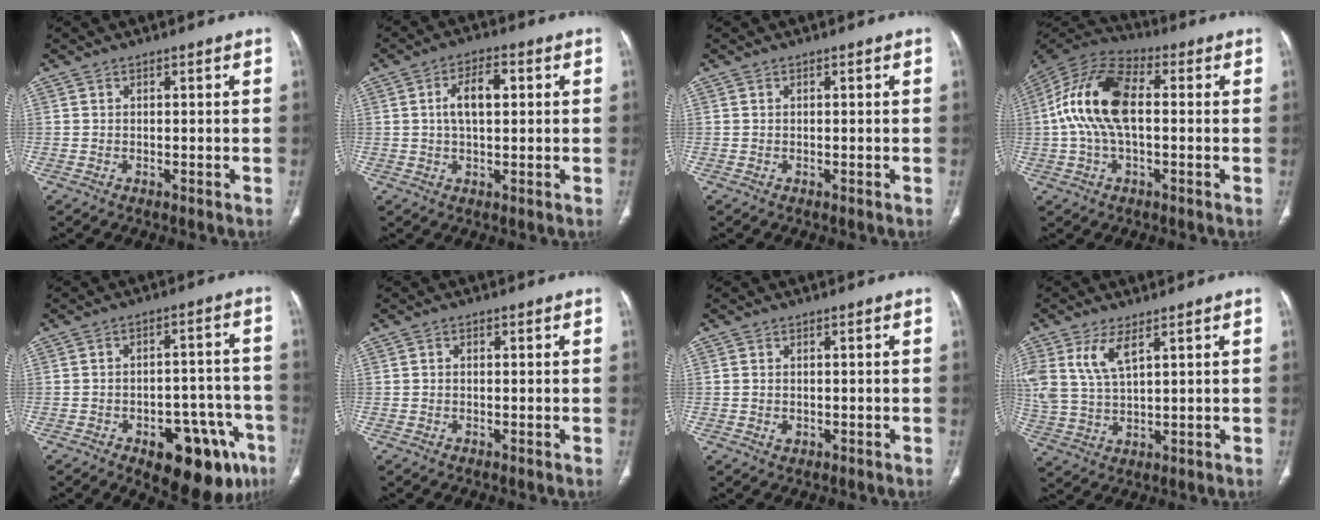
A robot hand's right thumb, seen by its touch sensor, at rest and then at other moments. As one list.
[{"total": 6.7, "force": [1.2, 3.3, 5.7], "torque": [-0.101, 0.013, 0.019]}, {"total": 0.0}, {"total": 15.8, "force": [0.7, 8.2, 13.5], "torque": [-0.274, 0.035, 0.006]}, {"total": 17.4, "force": [-8.9, 8.6, 12.3], "torque": [-0.100, 0.055, -0.106]}, {"total": 0.7, "force": [0.1, 0.6, 0.4], "torque": [-0.004, 0.002, -0.001]}, {"total": 1.4, "force": [-0.2, 1.1, 0.8], "torque": [-0.013, 0.002, 0.000]}, {"total": 8.7, "force": [4.2, 3.8, 6.6], "torque": [-0.149, -0.008, 0.094]}]